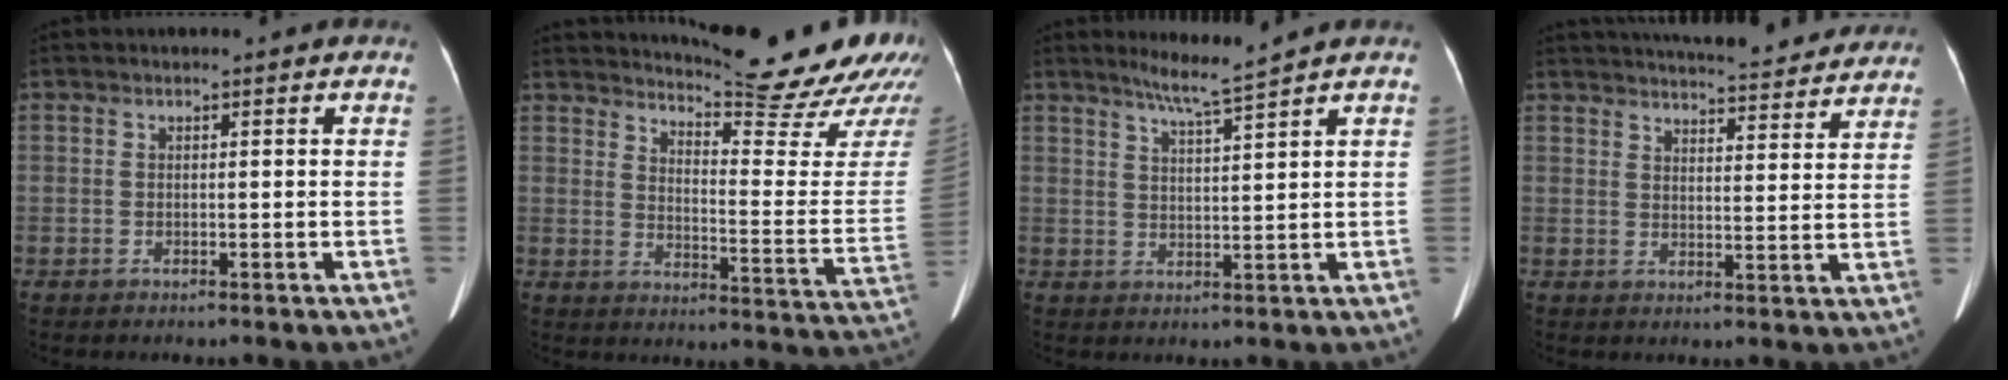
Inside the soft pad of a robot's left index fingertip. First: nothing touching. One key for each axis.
{"total": 23.0, "fx": 21.1, "fy": 1.3, "fz": 9.1, "tx": -0.125, "ty": -0.114, "tz": 0.250}
{"total": 4.3, "fx": 3.7, "fy": -1.5, "fz": 1.8, "tx": -0.038, "ty": -0.015, "tz": 0.071}
{"total": 21.8, "fx": 20.1, "fy": 3.9, "fz": 7.6, "tx": -0.110, "ty": -0.003, "tz": 0.248}